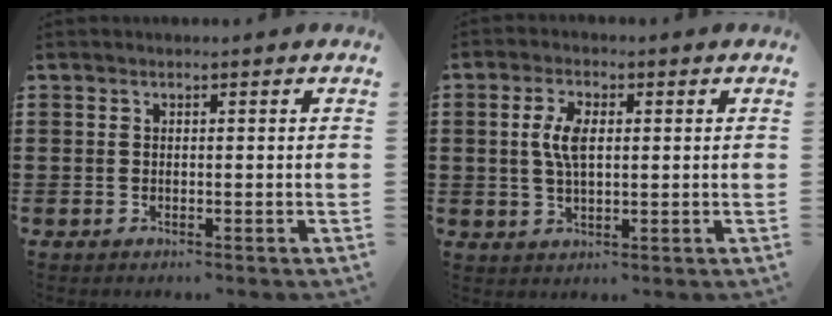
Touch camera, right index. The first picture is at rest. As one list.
[{"total": 5.3, "force": [0.7, 2.4, 4.7], "torque": [-0.103, 0.009, 0.008]}]